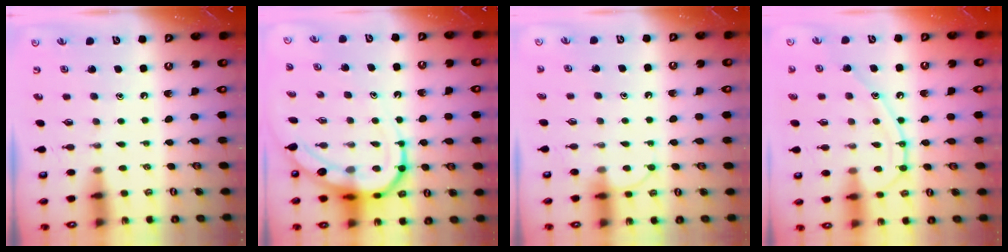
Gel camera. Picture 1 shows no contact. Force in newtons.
{"total": 11.9, "press": 11.8, "slide": 1.3}
{"total": 7.5, "press": 7.5, "slide": 0.8}
{"total": 13.4, "press": 13.4, "slide": 1.1}